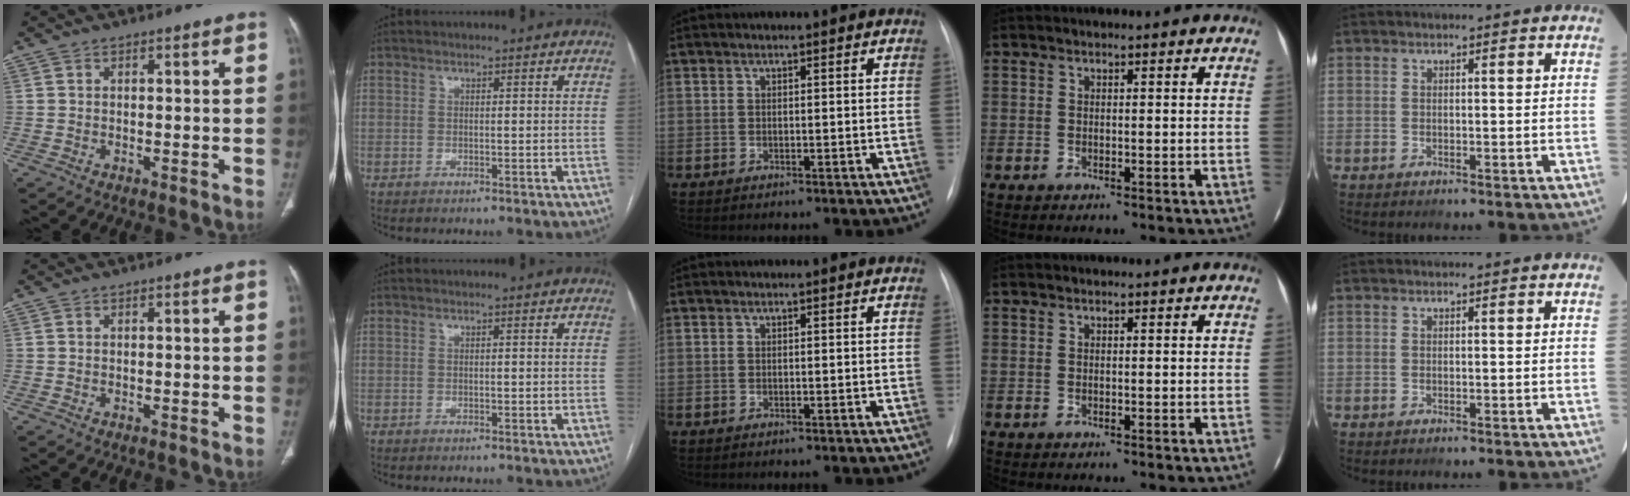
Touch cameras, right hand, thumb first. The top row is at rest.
{}